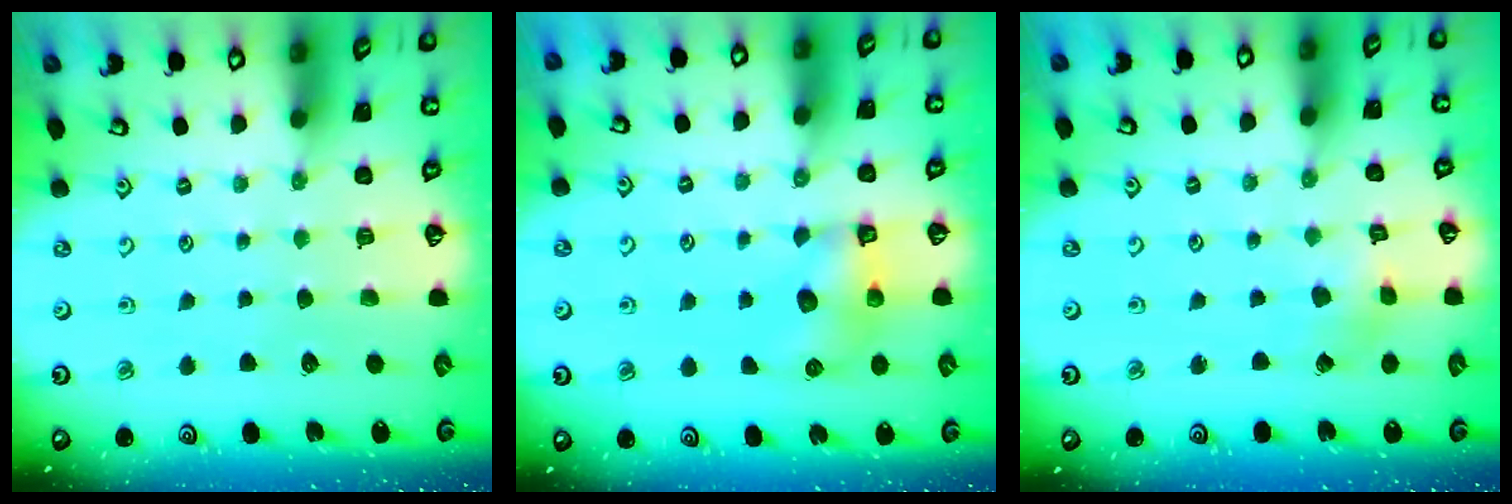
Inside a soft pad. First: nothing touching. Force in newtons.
{"total": 6.8, "press": 6.8, "slide": 0.1}
{"total": 2.1, "press": 2.1, "slide": 0.3}